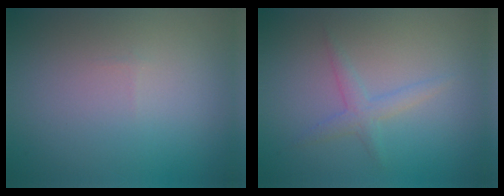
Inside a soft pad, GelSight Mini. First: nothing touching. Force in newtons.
{"total": 1.8, "press": 1.8, "slide": 0.1}